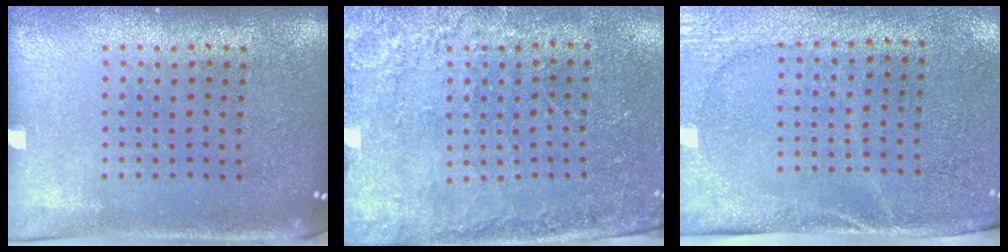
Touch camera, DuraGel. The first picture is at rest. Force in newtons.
{"total": 2.5, "press": 2.3, "slide": 0.8}
{"total": 2.7, "press": 2.2, "slide": 1.5}